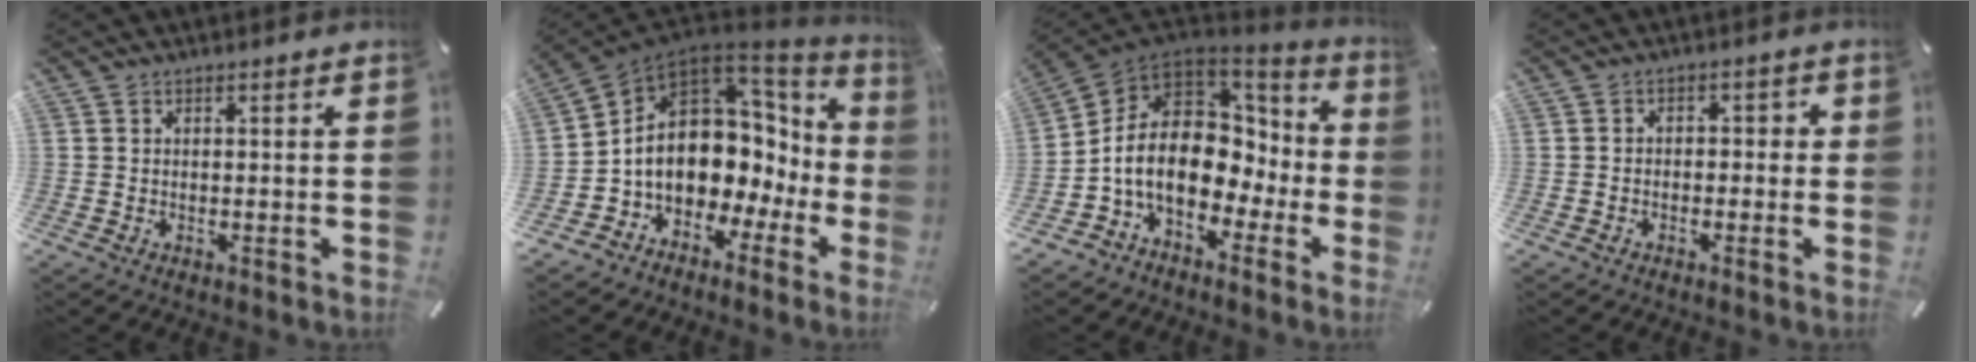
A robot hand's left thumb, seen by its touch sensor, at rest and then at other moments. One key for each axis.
{"total": 13.8, "fx": 0.0, "fy": 11.0, "fz": 8.4, "tx": -0.165, "ty": -0.032, "tz": 0.002}
{"total": 16.4, "fx": -1.3, "fy": 12.3, "fz": 10.8, "tx": -0.212, "ty": -0.002, "tz": -0.019}
{"total": 2.4, "fx": -1.7, "fy": 1.4, "fz": 1.0, "tx": -0.019, "ty": 0.013, "tz": -0.036}